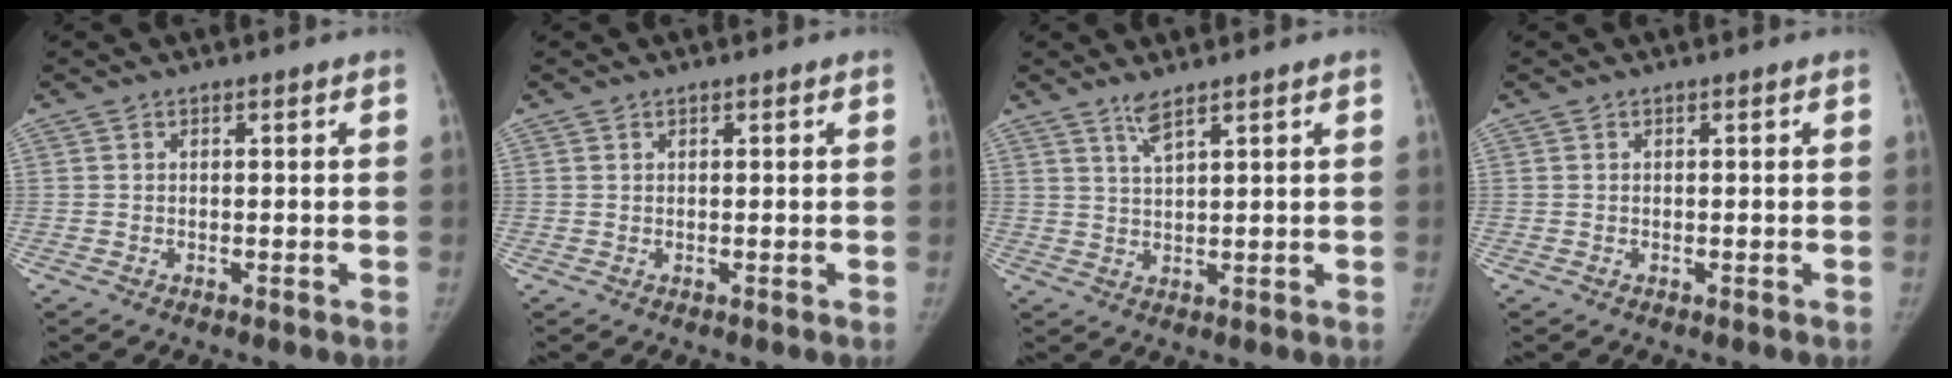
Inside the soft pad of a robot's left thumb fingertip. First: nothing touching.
{"total": 0.0}
{"total": 2.6, "force": [2.1, 0.1, 1.7], "torque": [-0.034, -0.016, 0.045]}
{"total": 0.0}